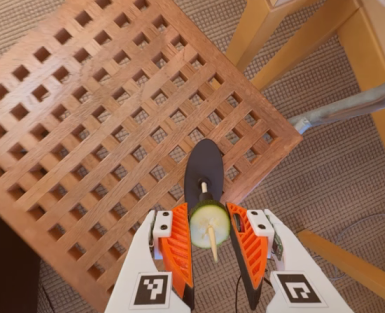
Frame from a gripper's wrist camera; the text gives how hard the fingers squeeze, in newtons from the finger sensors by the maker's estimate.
{"total": 7.9, "left": 7.8, "right": 8.1}